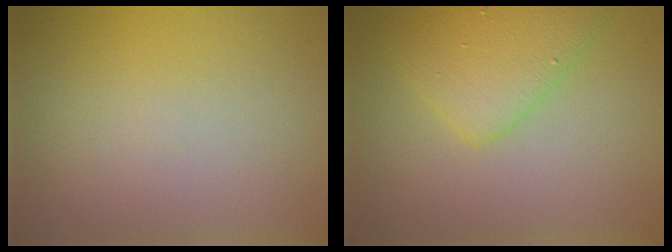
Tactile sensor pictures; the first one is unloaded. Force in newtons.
{"total": 3.9, "press": 3.9, "slide": 0.1}